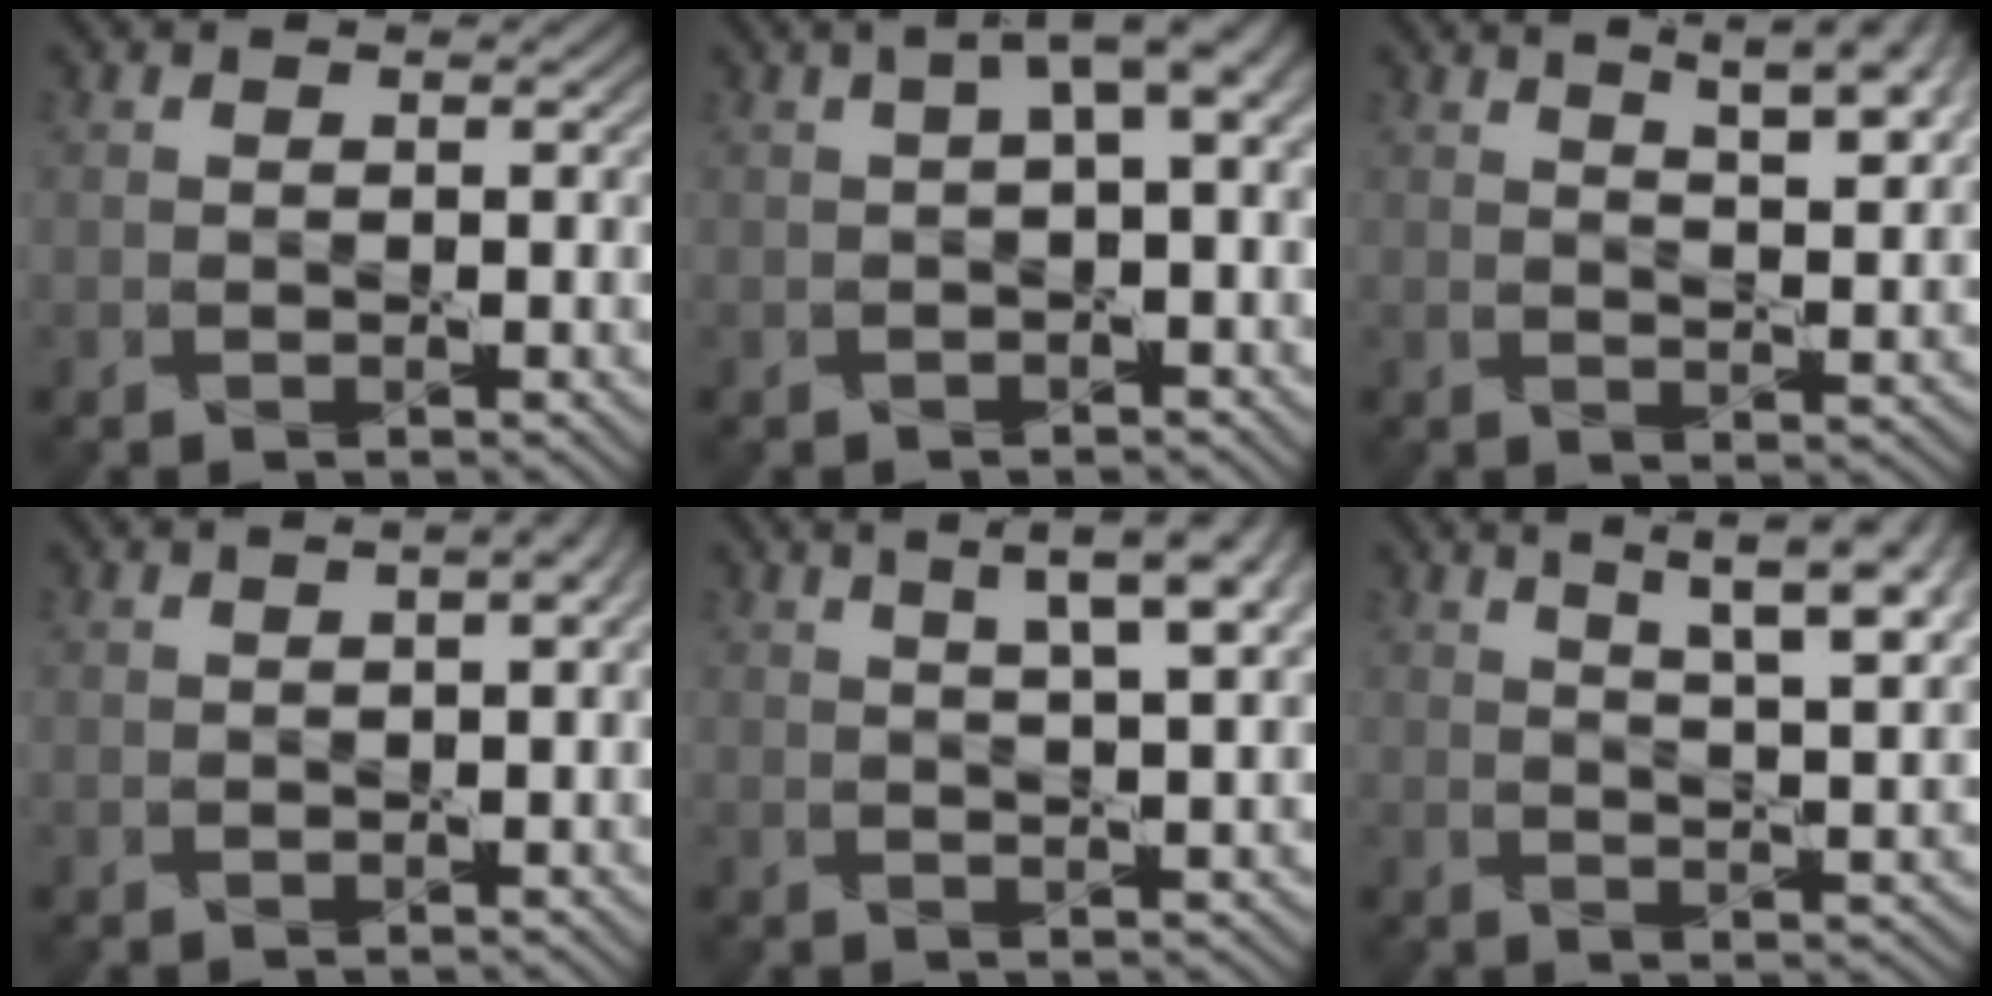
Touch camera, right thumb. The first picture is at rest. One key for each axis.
{"total": 4.2, "fx": 0.9, "fy": 1.1, "fz": 3.9, "tx": -0.053, "ty": 0.014, "tz": 0.013}
{"total": 8.2, "fx": 4.6, "fy": 2.5, "fz": 6.3, "tx": -0.078, "ty": 0.018, "tz": 0.056}
{"total": 3.7, "fx": 0.8, "fy": 1.5, "fz": 3.3, "tx": -0.040, "ty": 0.007, "tz": 0.008}
{"total": 8.4, "fx": 4.1, "fy": 2.2, "fz": 7.0, "tx": -0.081, "ty": 0.028, "tz": 0.043}
{"total": 10.7, "fx": 6.1, "fy": 3.1, "fz": 8.2, "tx": -0.115, "ty": 0.017, "tz": 0.074}